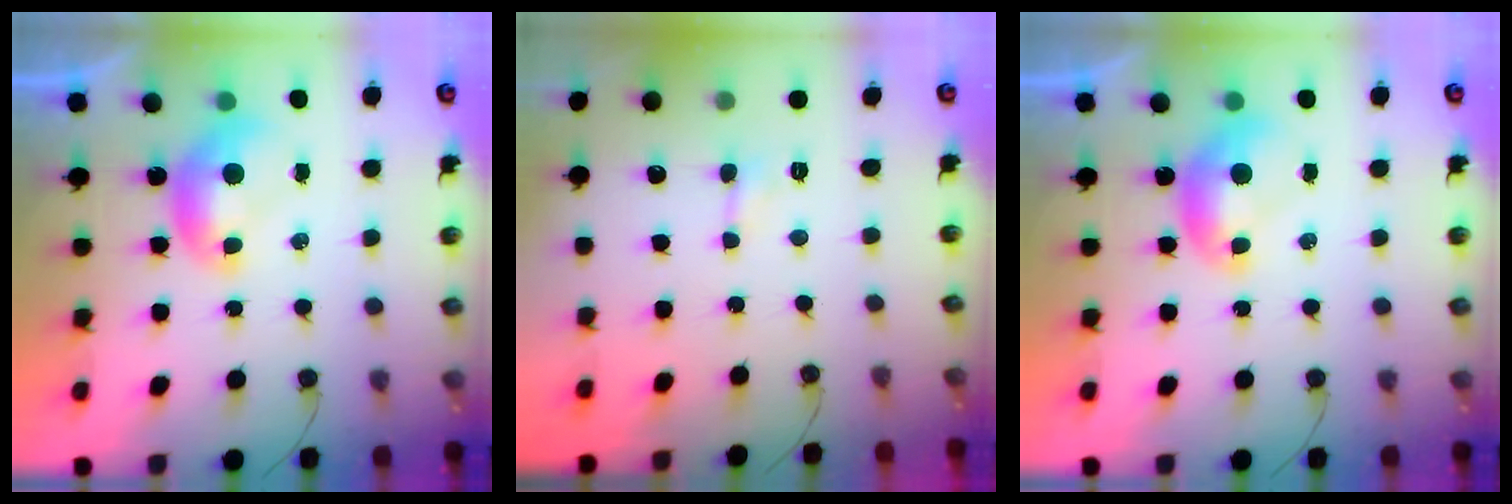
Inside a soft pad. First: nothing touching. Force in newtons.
{"total": 1.3, "press": 1.2, "slide": 0.3}
{"total": 0.0}